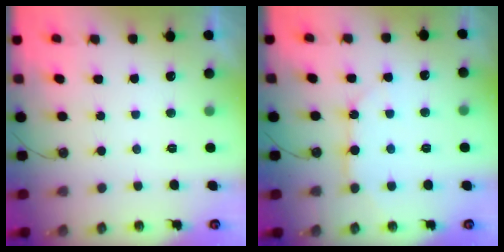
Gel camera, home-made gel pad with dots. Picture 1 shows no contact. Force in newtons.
{"total": 8.4, "press": 8.3, "slide": 0.8}